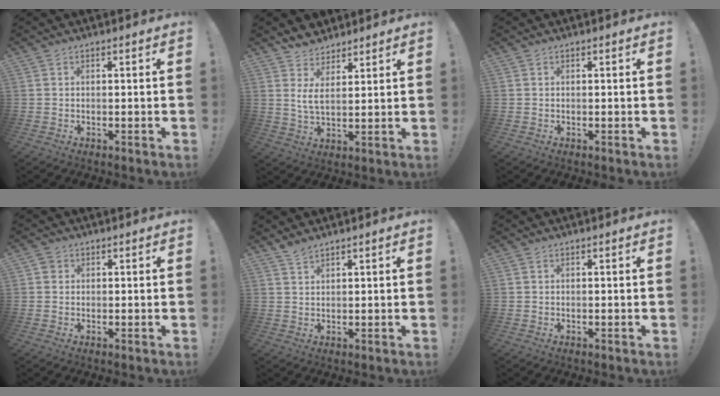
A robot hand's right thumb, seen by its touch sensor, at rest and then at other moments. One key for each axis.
{"total": 7.0, "fx": 4.5, "fy": 3.4, "fz": 4.1, "tx": -0.070, "ty": -0.021, "tz": 0.084}
{"total": 0.0}
{"total": 1.6, "fx": 0.6, "fy": 1.4, "fz": 0.4, "tx": -0.003, "ty": 0.001, "tz": 0.011}
{"total": 2.4, "fx": 2.2, "fy": 0.4, "fz": 0.9, "tx": -0.017, "ty": -0.013, "tz": 0.040}
{"total": 0.0}